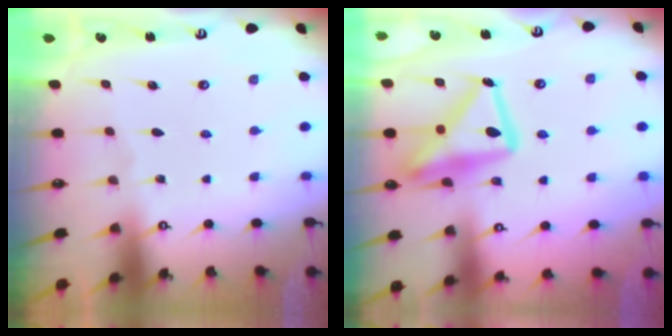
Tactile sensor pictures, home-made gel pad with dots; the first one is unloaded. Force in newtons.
{"total": 18.9, "press": 18.8, "slide": 1.9}